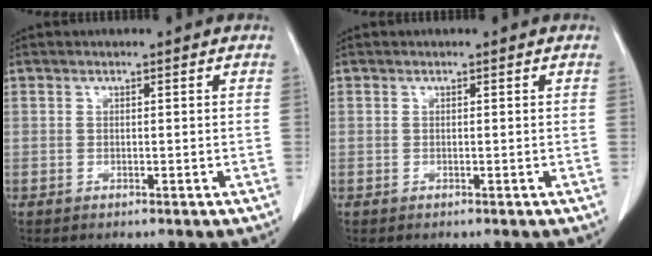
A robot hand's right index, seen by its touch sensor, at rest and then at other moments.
{"total": 0.0}